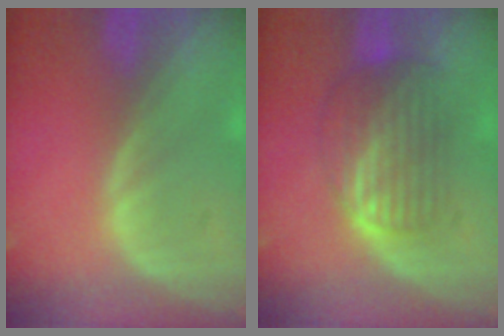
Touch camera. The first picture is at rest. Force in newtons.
{"total": 6.7, "press": 6.4, "slide": 1.9}